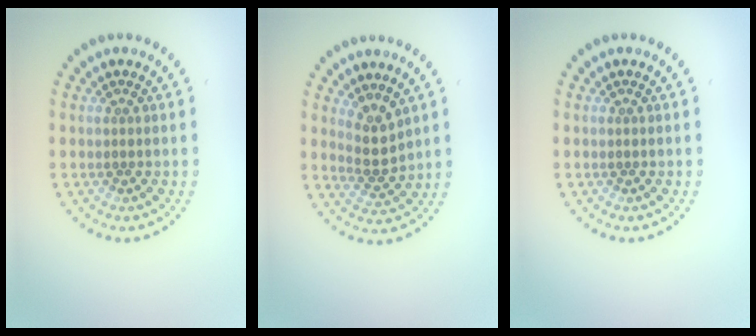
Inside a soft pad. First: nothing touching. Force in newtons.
{"total": 2.4, "press": 1.9, "slide": 1.6}
{"total": 0.0}